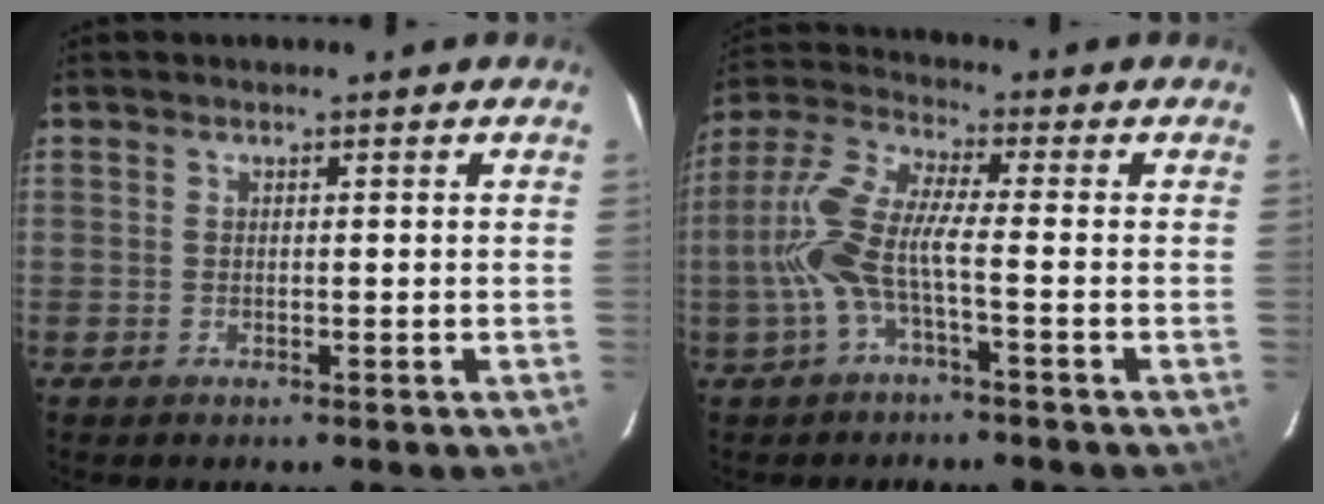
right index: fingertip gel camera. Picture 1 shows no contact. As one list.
[{"total": 9.1, "force": [-2.6, 1.7, 8.6], "torque": [-0.201, 0.008, -0.052]}]